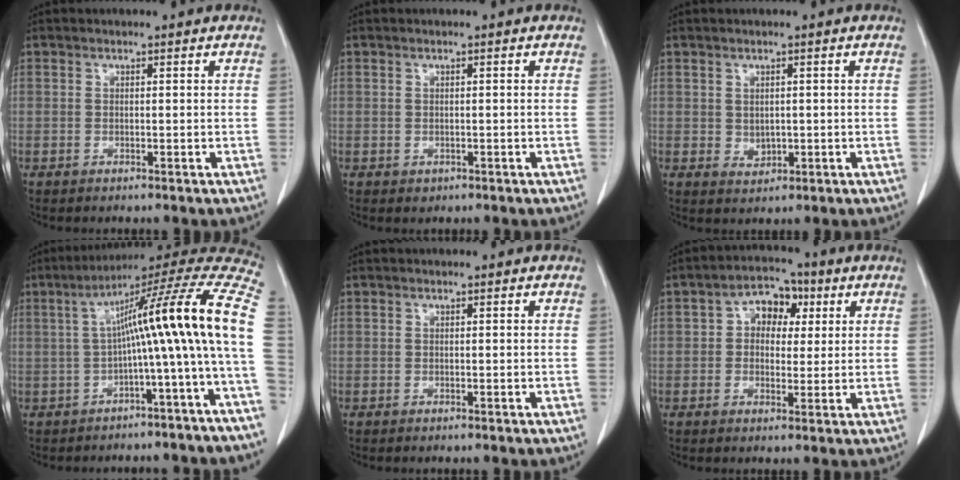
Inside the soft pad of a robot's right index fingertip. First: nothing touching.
{"total": 0.7, "force": [-0.1, 0.6, 0.3], "torque": [-0.004, 0.002, 0.002]}
{"total": 2.1, "force": [0.1, 1.7, 1.3], "torque": [-0.021, -0.004, 0.008]}
{"total": 17.5, "force": [-1.0, -1.1, 17.4], "torque": [-0.228, 0.052, -0.023]}
{"total": 0.0}
{"total": 6.5, "force": [1.8, 4.6, 4.3], "torque": [-0.064, 0.025, 0.025]}